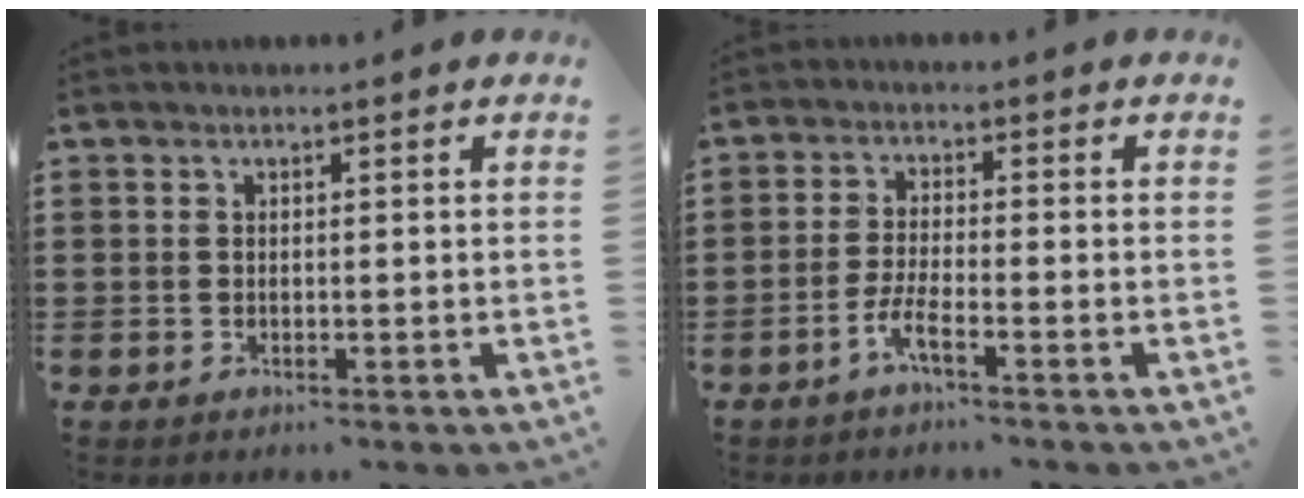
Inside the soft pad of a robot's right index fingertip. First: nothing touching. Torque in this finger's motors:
{"motor_torque": [1.25, 0.89, 0.25, 0.10]}